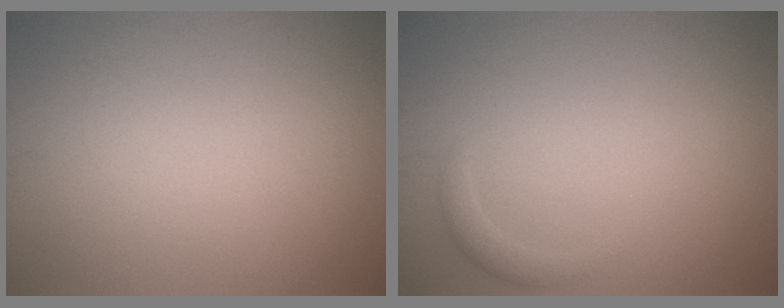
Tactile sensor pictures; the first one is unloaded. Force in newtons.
{"total": 1.1, "press": 1.1, "slide": 0.0}